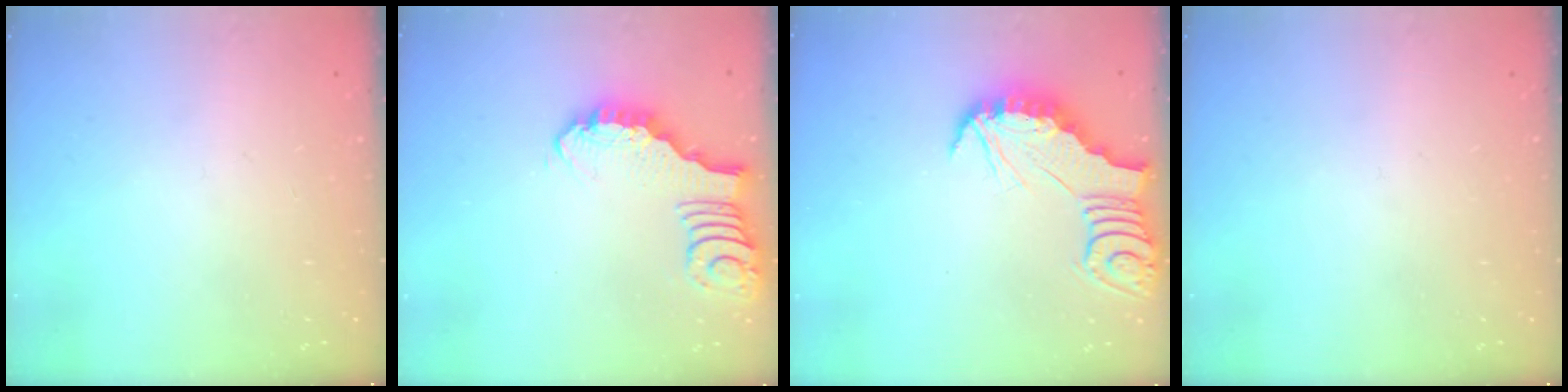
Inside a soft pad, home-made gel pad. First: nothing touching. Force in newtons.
{"total": 3.2, "press": 3.2, "slide": 0.3}
{"total": 2.8, "press": 2.7, "slide": 0.3}
{"total": 0.0}